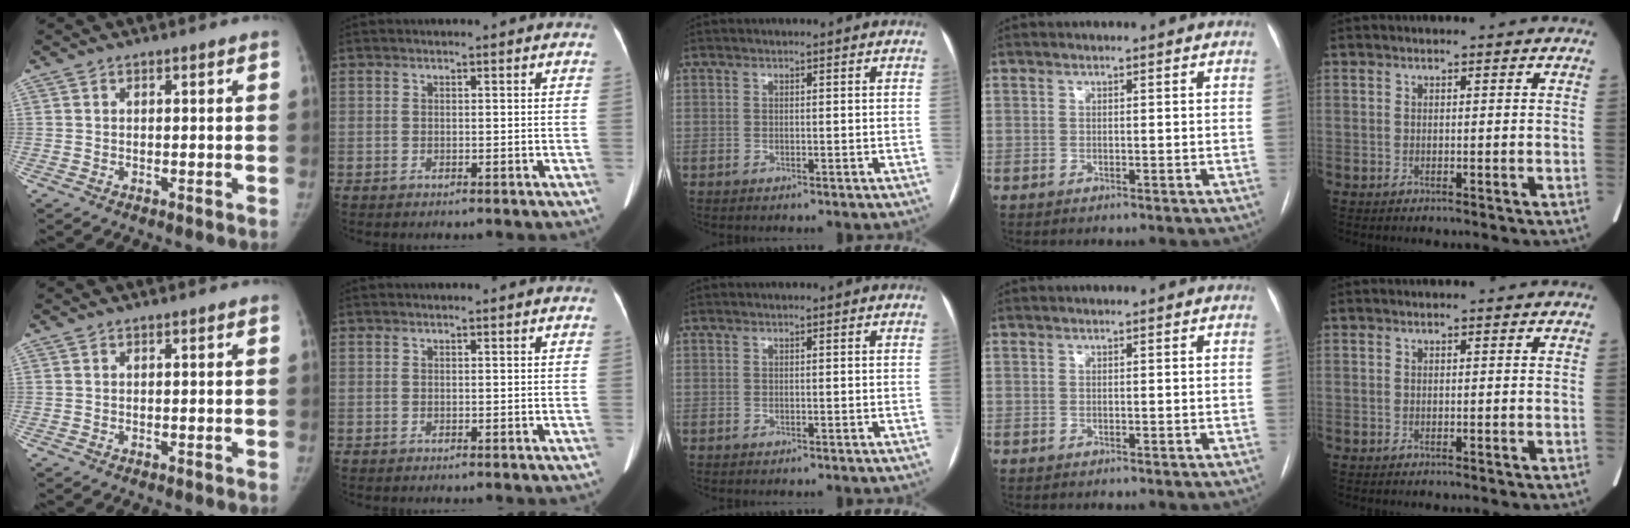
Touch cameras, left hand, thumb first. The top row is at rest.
{}